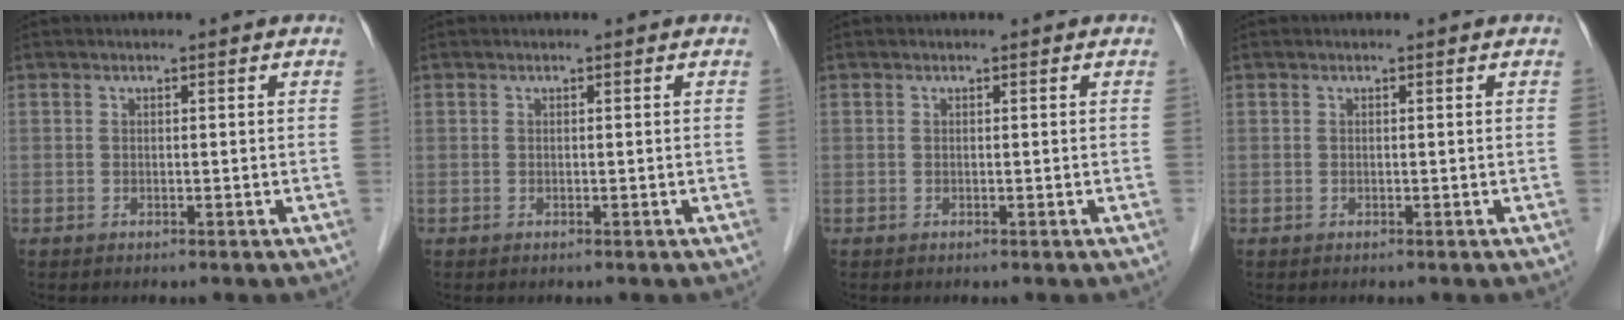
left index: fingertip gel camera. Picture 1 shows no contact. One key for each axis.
{"total": 0.0}
{"total": 0.0}
{"total": 0.0}